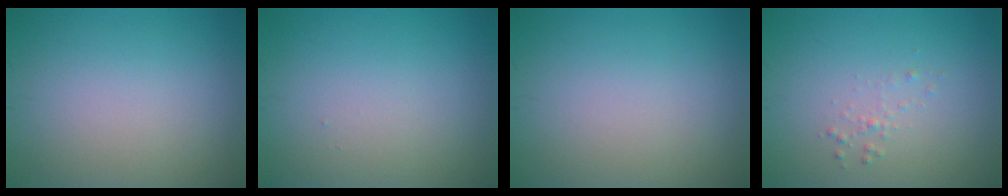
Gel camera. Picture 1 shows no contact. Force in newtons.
{"total": 0.0}
{"total": 0.0}
{"total": 0.7, "press": 0.7, "slide": 0.1}